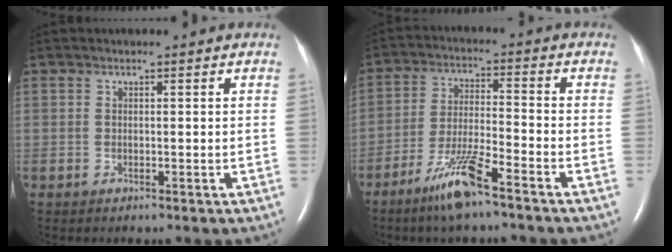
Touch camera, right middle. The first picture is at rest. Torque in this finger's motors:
{"motor_torque": [1.11, -1.02, 0.18, 0.09]}